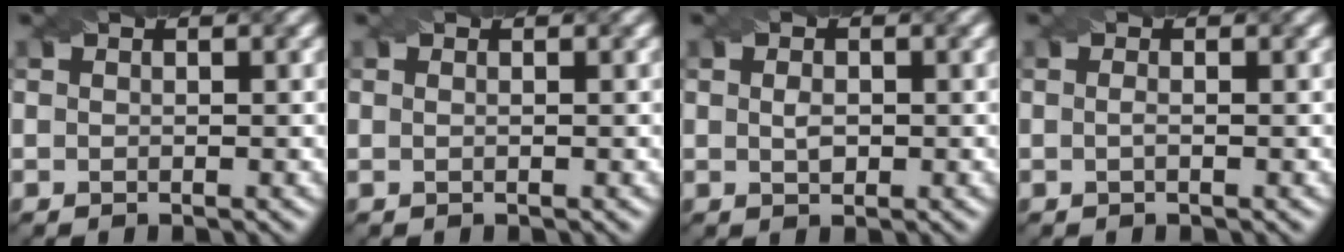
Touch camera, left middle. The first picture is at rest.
{"total": 0.6, "force": [0.1, 0.3, 0.6], "torque": [-0.007, -0.007, -0.004]}
{"total": 1.3, "force": [0.0, 0.8, 1.1], "torque": [-0.025, 0.000, 0.003]}
{"total": 0.7, "force": [-0.2, 0.1, 0.6], "torque": [-0.014, 0.000, -0.004]}